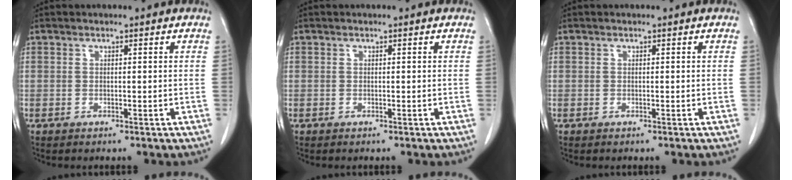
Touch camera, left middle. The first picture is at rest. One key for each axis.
{"total": 0.0}
{"total": 0.0}